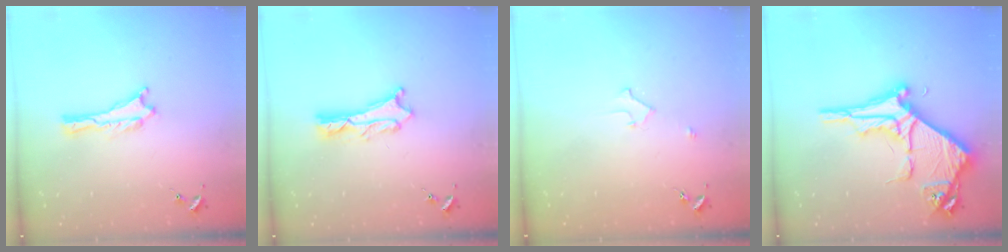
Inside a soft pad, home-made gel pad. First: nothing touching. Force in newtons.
{"total": 2.0, "press": 2.0, "slide": 0.2}
{"total": 2.2, "press": 2.2, "slide": 0.2}
{"total": 8.7, "press": 8.7, "slide": 1.0}